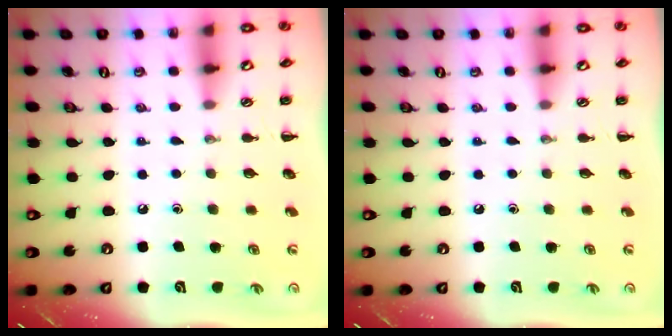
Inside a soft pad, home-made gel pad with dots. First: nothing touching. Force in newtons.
{"total": 0.0}